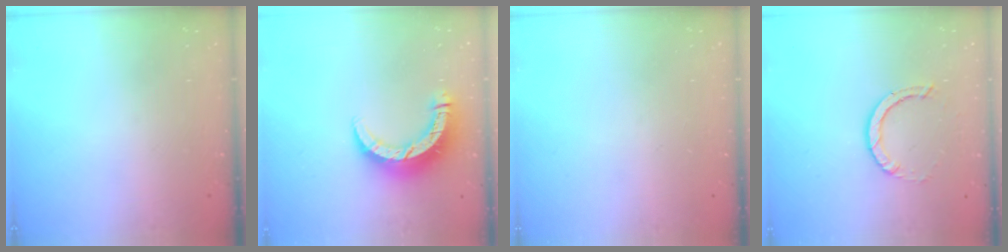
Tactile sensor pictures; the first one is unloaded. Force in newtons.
{"total": 10.6, "press": 10.5, "slide": 1.2}
{"total": 0.0}
{"total": 2.9, "press": 2.9, "slide": 0.2}